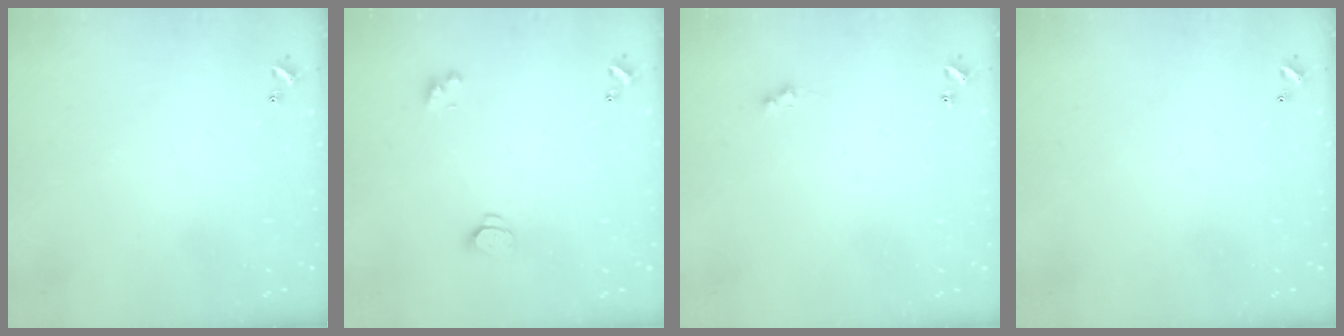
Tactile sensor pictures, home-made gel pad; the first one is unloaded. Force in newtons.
{"total": 1.6, "press": 1.6, "slide": 0.3}
{"total": 1.2, "press": 1.1, "slide": 0.6}
{"total": 2.8, "press": 2.8, "slide": 0.1}